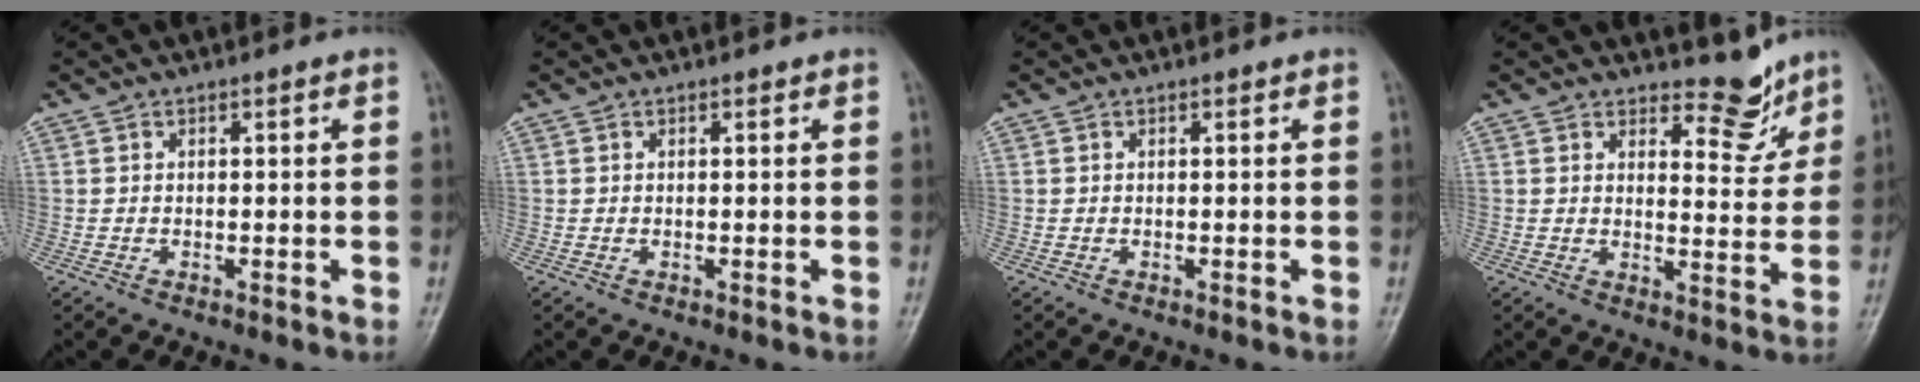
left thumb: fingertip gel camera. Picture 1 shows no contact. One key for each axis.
{"total": 0.0}
{"total": 0.0}
{"total": 6.5, "fx": 5.5, "fy": 2.7, "fz": 2.0, "tx": -0.001, "ty": -0.051, "tz": 0.080}